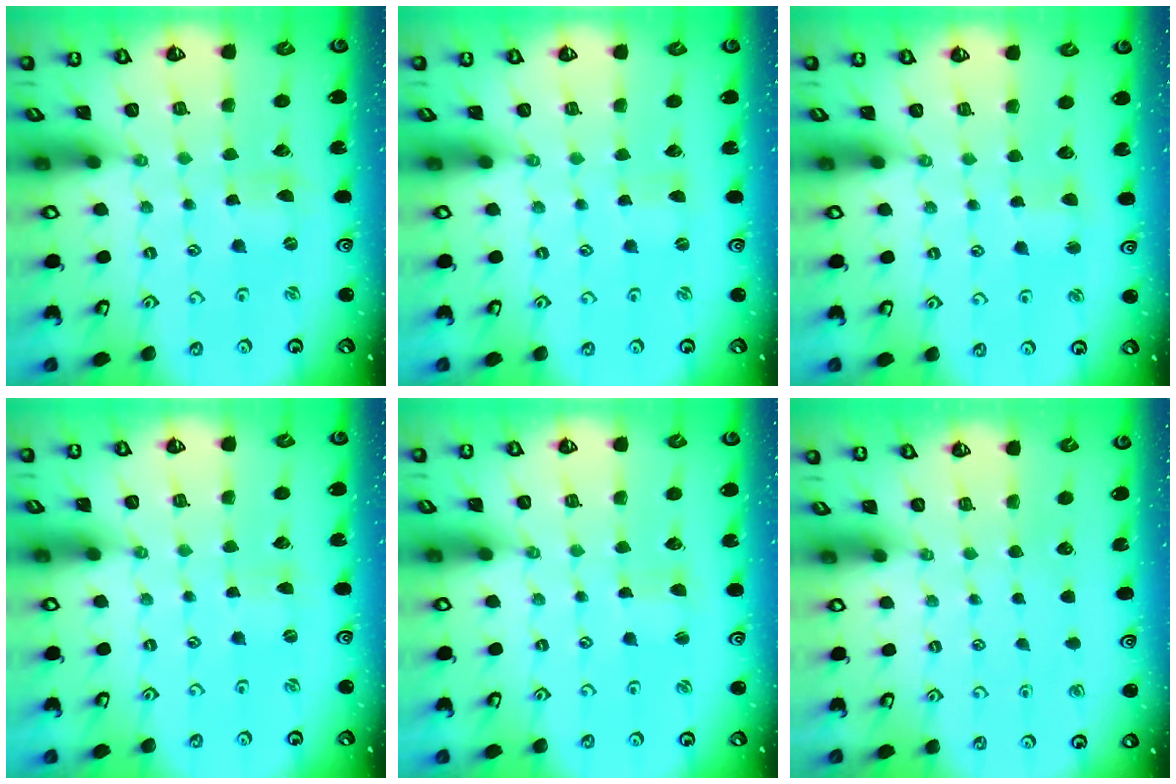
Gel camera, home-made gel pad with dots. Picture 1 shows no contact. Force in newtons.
{"total": 0.0}
{"total": 2.4, "press": 2.4, "slide": 0.3}
{"total": 0.0}
{"total": 2.0, "press": 2.0, "slide": 0.3}
{"total": 0.0}